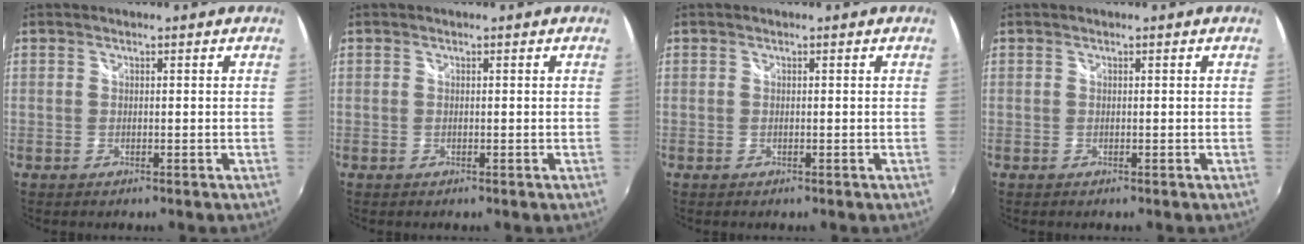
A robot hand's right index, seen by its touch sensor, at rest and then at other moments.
{"total": 0.0}
{"total": 0.0}
{"total": 0.0}